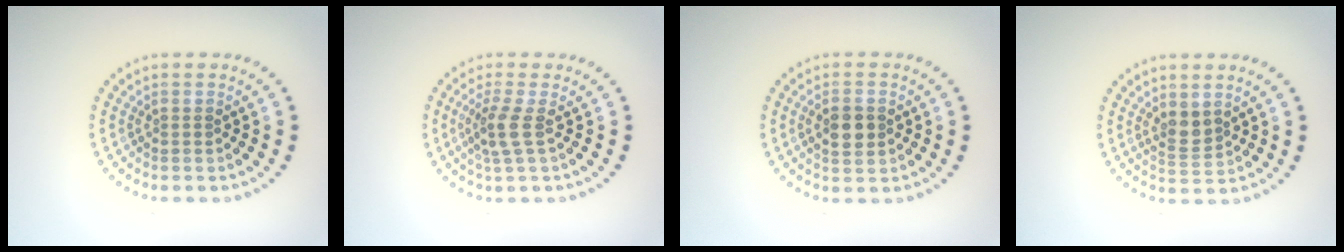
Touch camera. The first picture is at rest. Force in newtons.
{"total": 2.4, "press": 1.8, "slide": 1.5}
{"total": 2.7, "press": 2.6, "slide": 0.2}
{"total": 2.1, "press": 1.7, "slide": 1.2}